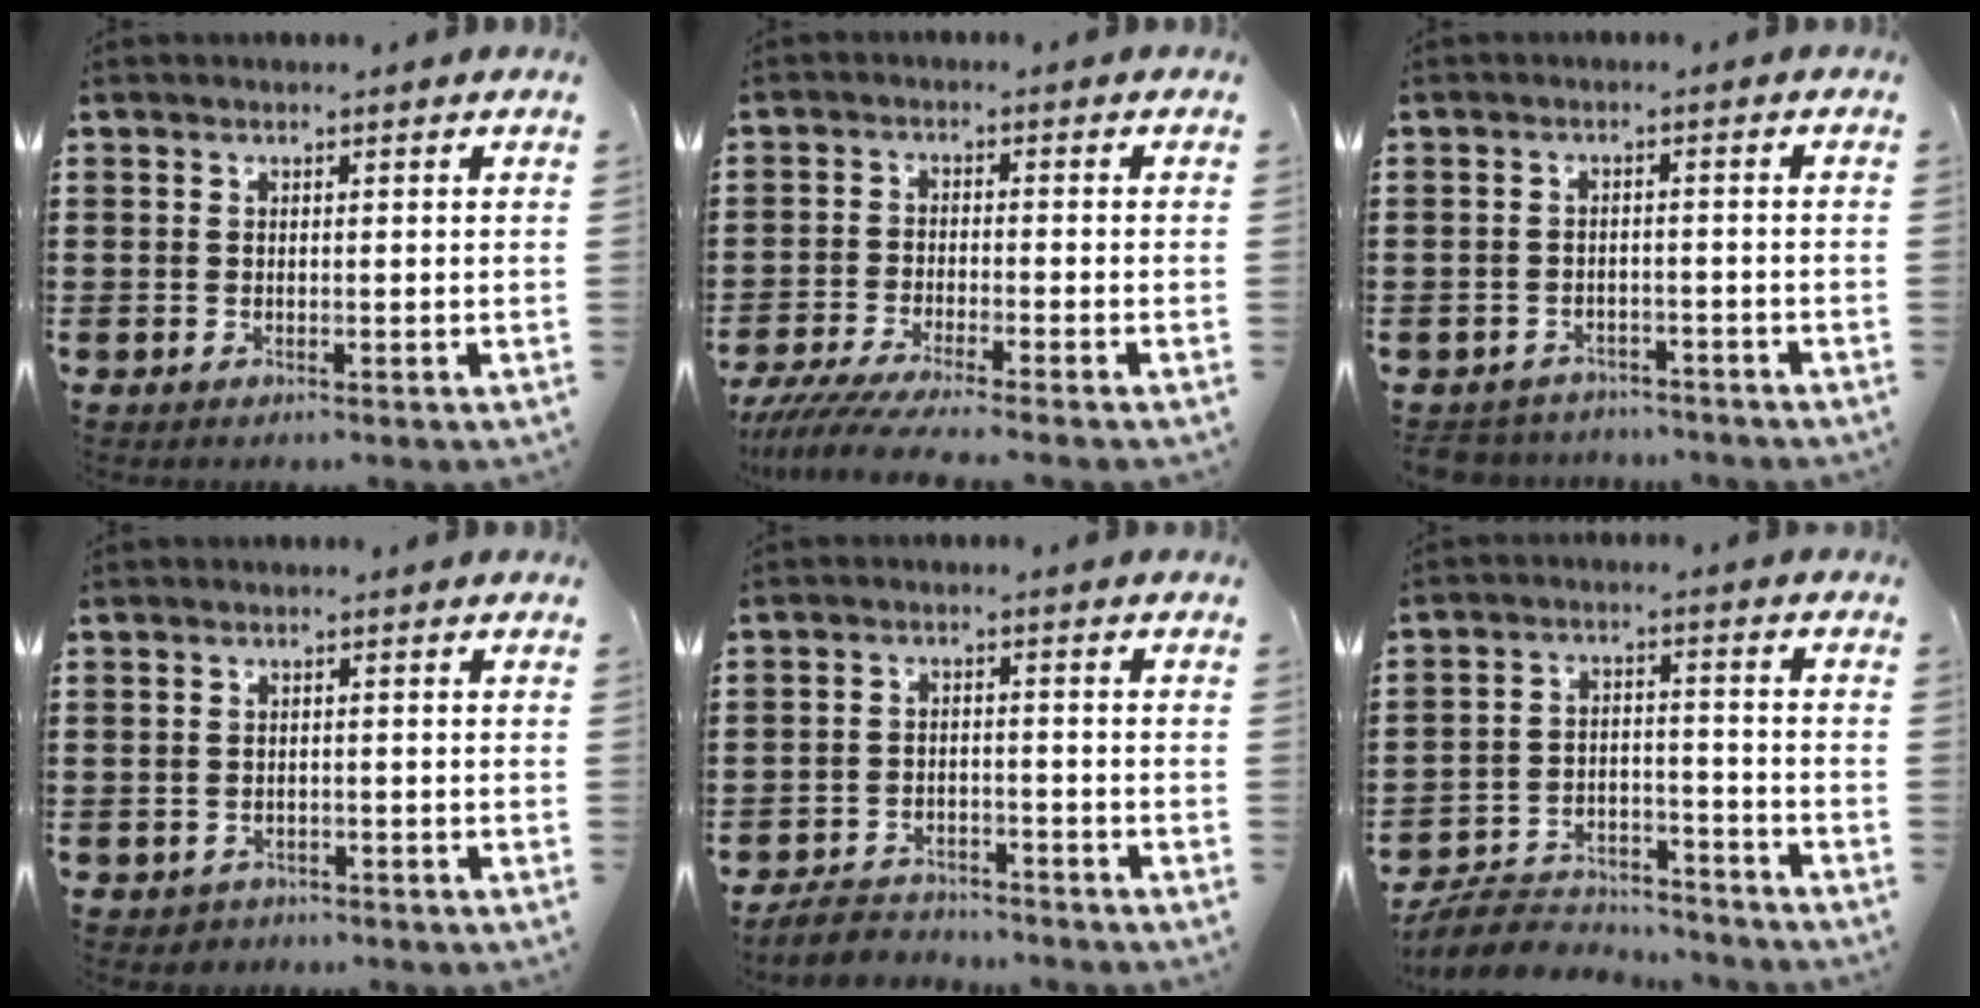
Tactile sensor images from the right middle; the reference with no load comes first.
{"total": 4.6, "force": [-4.1, -0.3, 1.9], "torque": [-0.054, -0.021, -0.085]}
{"total": 2.8, "force": [-2.8, 0.5, -0.3], "torque": [-0.004, -0.001, -0.062]}
{"total": 1.1, "force": [-1.0, 0.6, -0.1], "torque": [-0.002, 0.002, -0.023]}
{"total": 3.8, "force": [-3.7, 0.8, 0.2], "torque": [-0.015, 0.006, -0.081]}
{"total": 7.3, "force": [-7.0, 1.5, 1.2], "torque": [-0.024, 0.019, -0.139]}